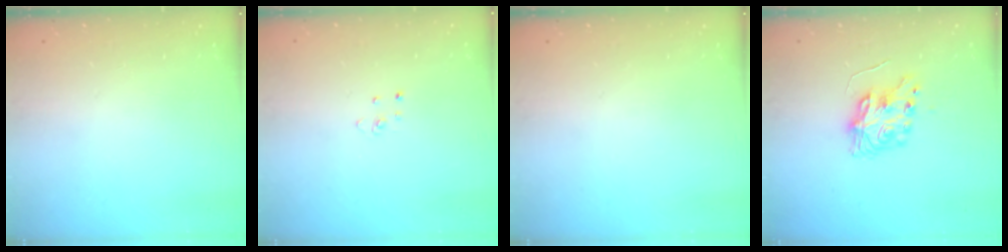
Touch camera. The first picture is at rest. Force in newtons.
{"total": 2.7, "press": 2.7, "slide": 0.3}
{"total": 0.0}
{"total": 8.1, "press": 8.1, "slide": 0.2}